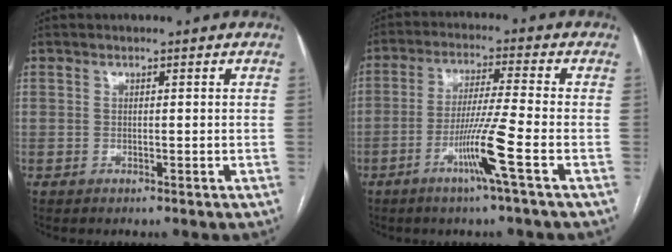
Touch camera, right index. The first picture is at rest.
{"total": 8.3, "force": [-3.7, -1.6, 7.2], "torque": [-0.136, -0.012, -0.074]}